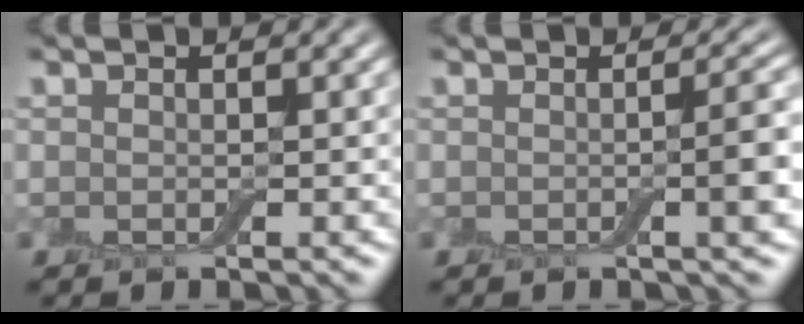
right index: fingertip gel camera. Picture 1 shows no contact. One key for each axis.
{"total": 2.9, "fx": -0.2, "fy": 0.6, "fz": 2.8, "tx": -0.033, "ty": 0.005, "tz": -0.007}